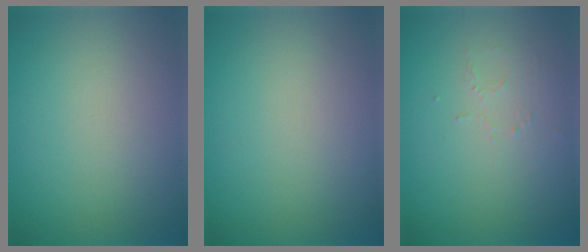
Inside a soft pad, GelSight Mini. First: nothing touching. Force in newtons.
{"total": 0.0}
{"total": 1.0, "press": 0.5, "slide": 0.9}